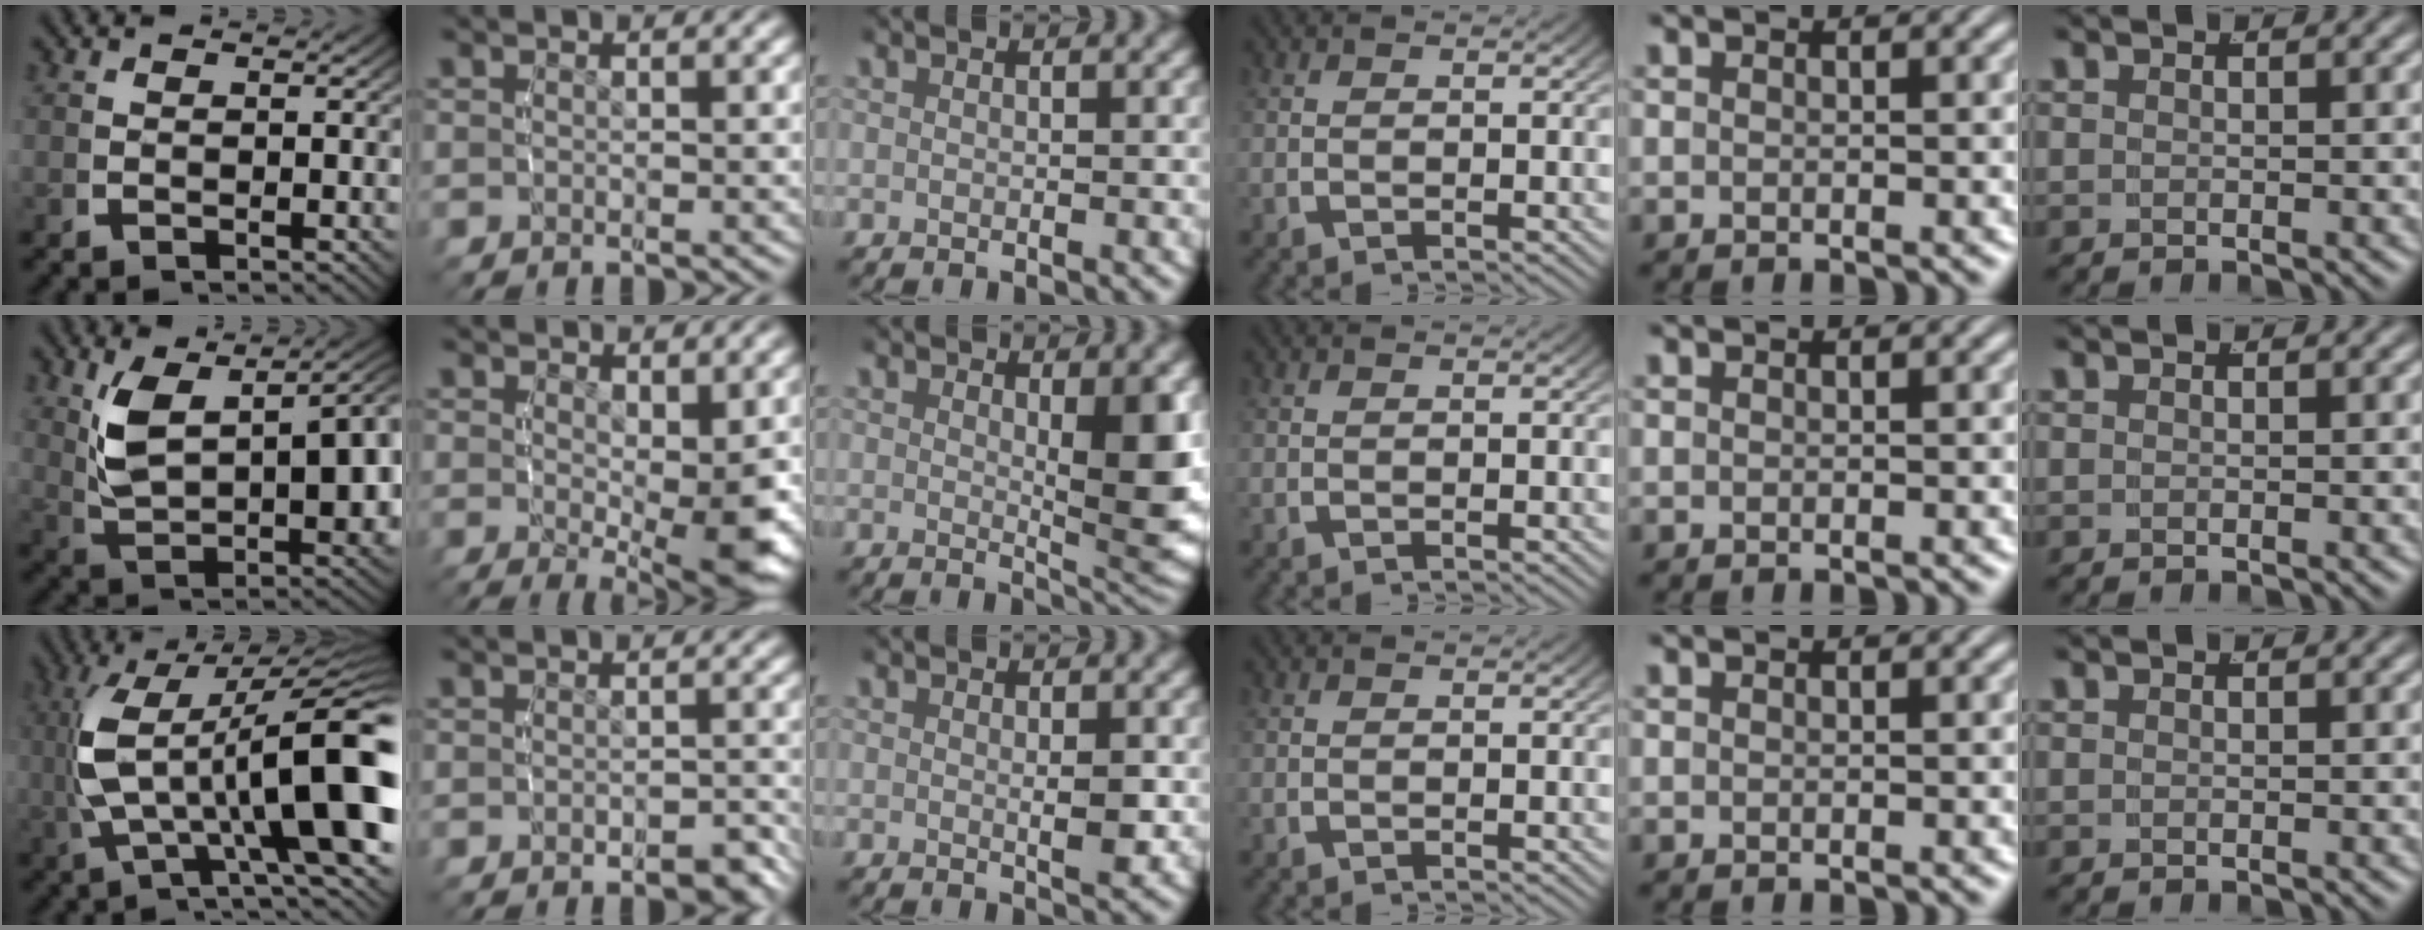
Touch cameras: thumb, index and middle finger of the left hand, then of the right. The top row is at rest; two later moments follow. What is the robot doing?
{"motion": "lift_and_place", "object": "button"}